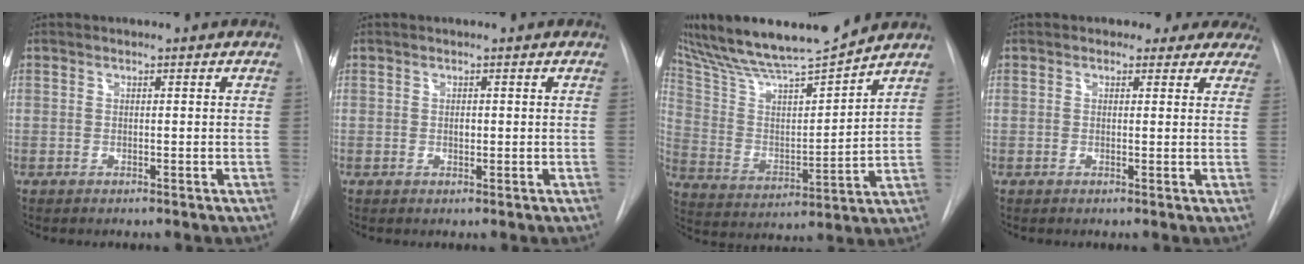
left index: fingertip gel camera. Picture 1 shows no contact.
{"total": 0.7, "force": [0.1, 0.4, 0.5], "torque": [-0.009, 0.001, 0.002]}
{"total": 16.0, "force": [15.0, -0.6, 5.5], "torque": [-0.108, -0.018, 0.262]}
{"total": 6.5, "force": [5.5, 3.3, 0.6], "torque": [0.023, 0.006, 0.039]}